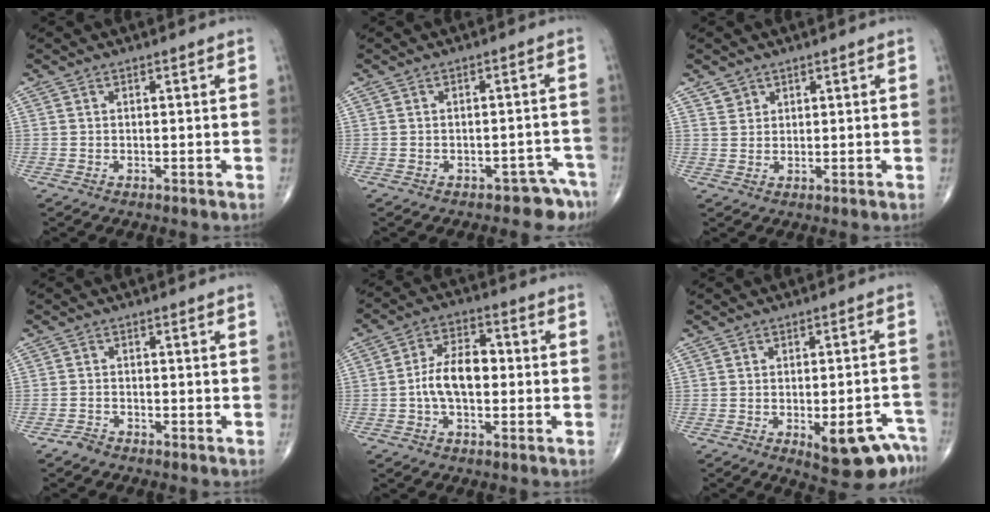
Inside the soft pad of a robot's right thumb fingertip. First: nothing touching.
{"total": 4.0, "force": [-3.3, 2.2, 0.8], "torque": [0.005, 0.039, -0.039]}
{"total": 2.0, "force": [1.4, 1.4, 0.0], "torque": [0.019, -0.008, 0.019]}
{"total": 1.7, "force": [-1.5, 0.7, 0.3], "torque": [-0.012, 0.004, -0.030]}
{"total": 8.9, "force": [-0.8, 5.1, 7.3], "torque": [-0.125, 0.027, -0.022]}
{"total": 12.0, "force": [-6.7, 4.0, 9.1], "torque": [-0.070, 0.045, -0.077]}